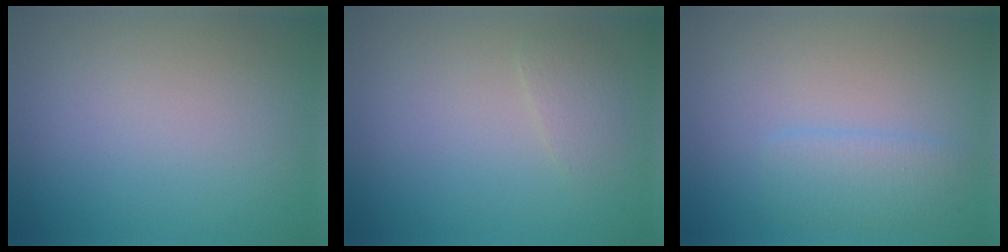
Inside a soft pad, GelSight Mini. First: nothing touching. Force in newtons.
{"total": 1.2, "press": 1.2, "slide": 0.1}
{"total": 2.3, "press": 2.3, "slide": 0.1}